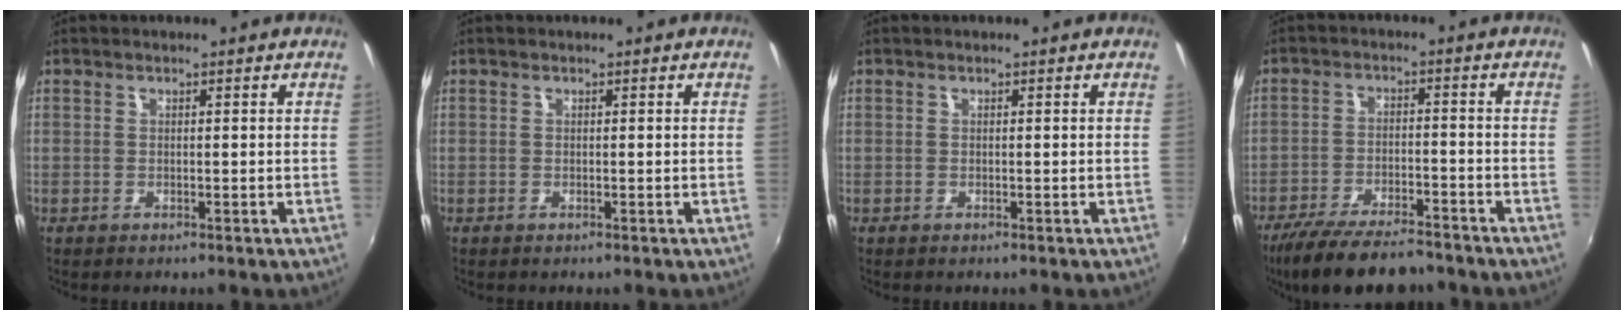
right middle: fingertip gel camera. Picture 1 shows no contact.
{"total": 0.0}
{"total": 0.0}
{"total": 14.2, "force": [-11.9, 3.8, 6.8], "torque": [-0.148, -0.023, -0.194]}